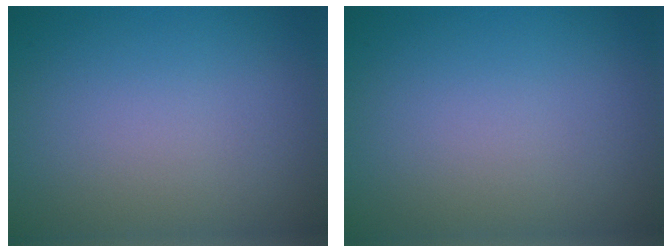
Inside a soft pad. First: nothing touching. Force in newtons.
{"total": 0.0}